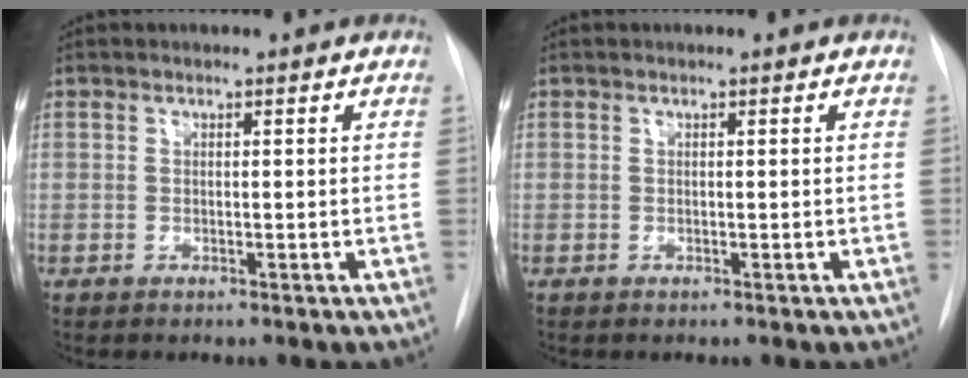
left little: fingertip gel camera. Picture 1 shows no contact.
{"total": 0.0}